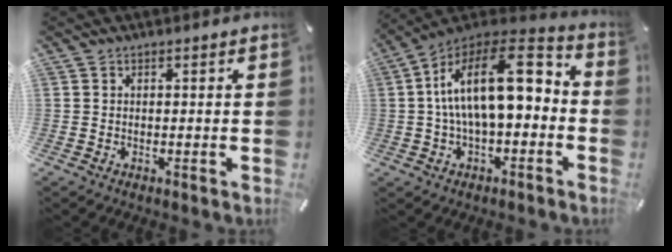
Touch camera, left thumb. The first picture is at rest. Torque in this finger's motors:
{"motor_torque": [0.54, 2.09, 2.78, 0.00, 0.40]}